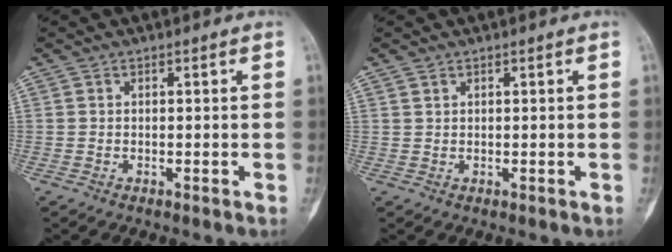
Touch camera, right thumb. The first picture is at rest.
{"total": 0.6, "force": [0.5, 0.3, 0.1], "torque": [-0.001, -0.003, 0.011]}